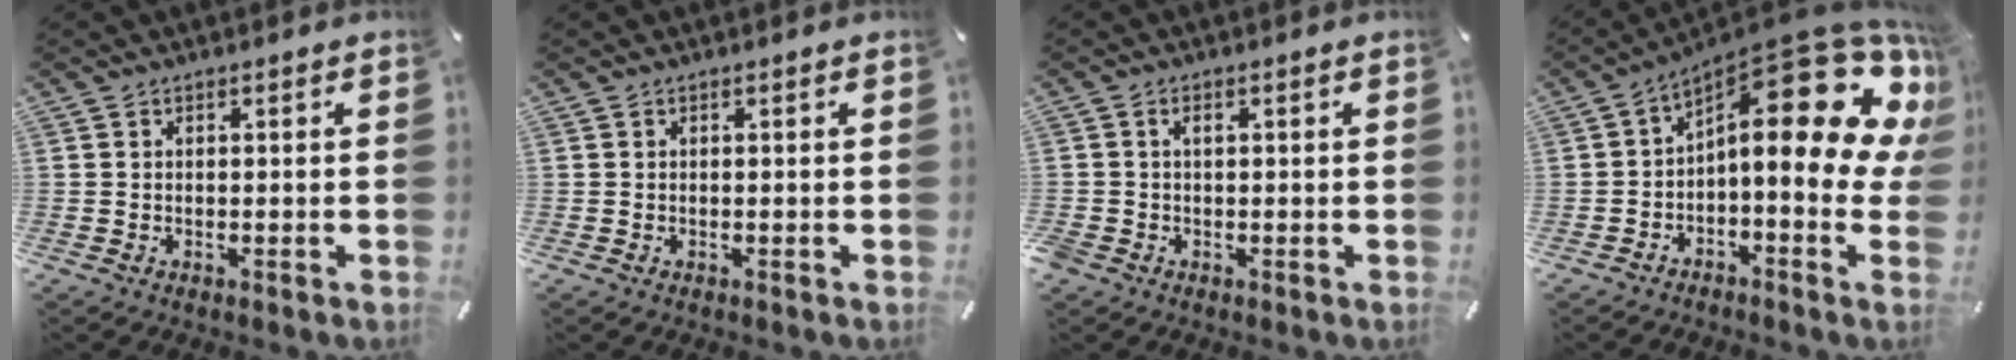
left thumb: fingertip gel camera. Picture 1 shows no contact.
{"total": 0.0}
{"total": 1.8, "force": [0.0, 1.5, 1.0], "torque": [-0.022, 0.006, -0.003]}
{"total": 19.6, "force": [7.5, 7.1, 16.6], "torque": [-0.220, -0.090, 0.122]}